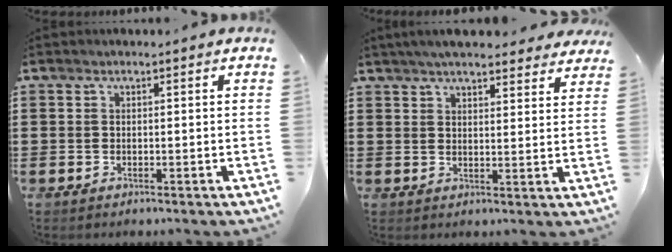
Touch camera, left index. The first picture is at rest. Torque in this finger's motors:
{"motor_torque": [1.72, -0.42, 1.06, 0.08]}